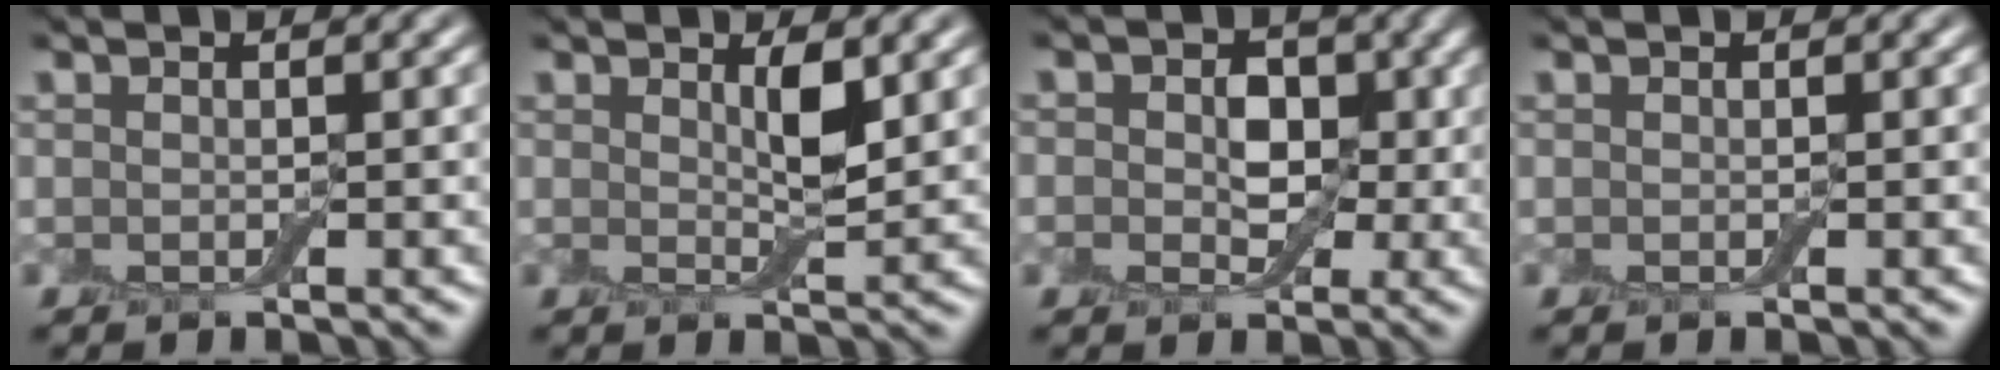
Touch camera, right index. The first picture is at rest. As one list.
[{"total": 1.5, "force": [1.0, 0.1, 1.2], "torque": [-0.023, -0.003, 0.017]}, {"total": 4.0, "force": [0.1, 3.1, 2.5], "torque": [-0.025, -0.001, -0.012]}, {"total": 0.0}]